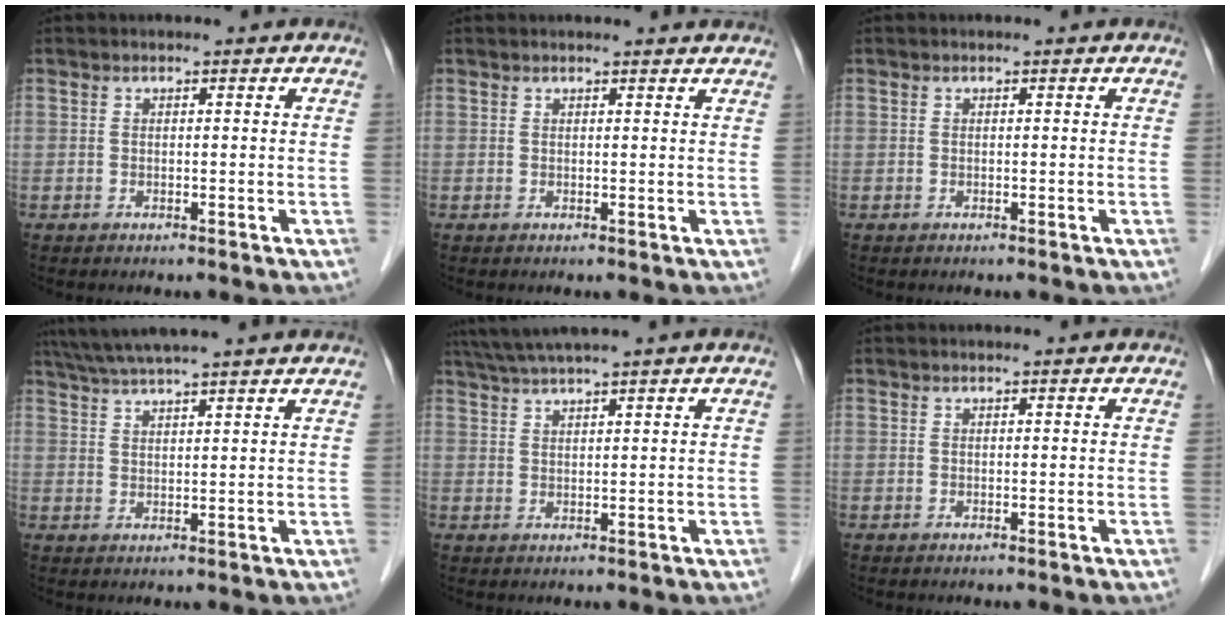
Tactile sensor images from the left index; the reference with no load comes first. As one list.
[{"total": 4.2, "force": [4.1, 0.3, 1.0], "torque": [-0.015, 0.007, 0.036]}, {"total": 0.0}, {"total": 13.3, "force": [11.7, -0.4, 6.4], "torque": [-0.117, 0.042, 0.166]}, {"total": 7.2, "force": [6.1, -1.2, 3.6], "torque": [-0.062, 0.031, 0.099]}, {"total": 1.3, "force": [1.3, 0.1, 0.4], "torque": [-0.012, 0.008, 0.014]}]